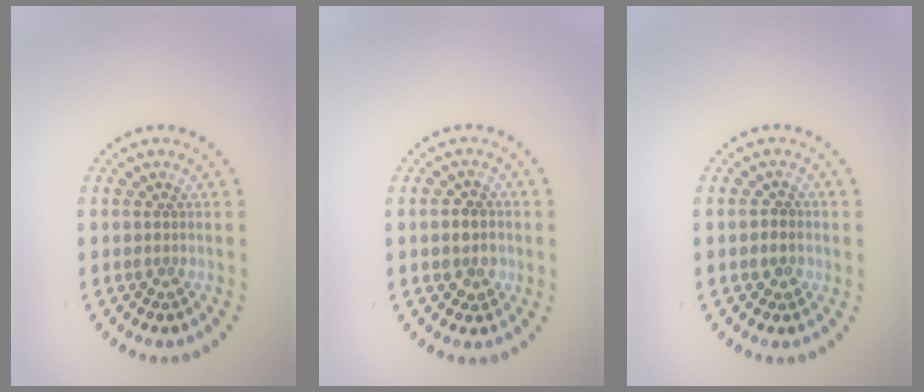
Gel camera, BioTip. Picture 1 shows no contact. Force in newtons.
{"total": 2.2, "press": 2.1, "slide": 0.5}
{"total": 1.4, "press": 1.2, "slide": 0.7}